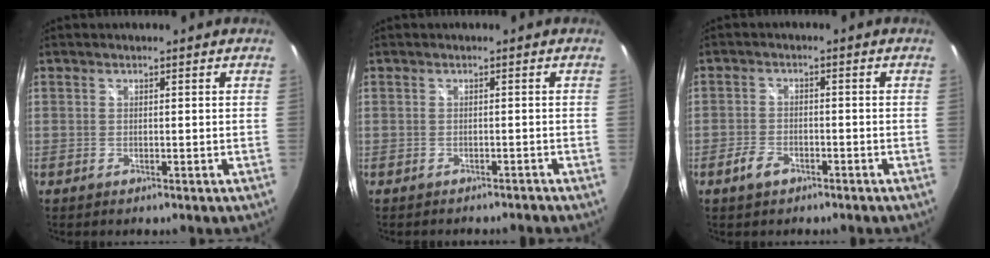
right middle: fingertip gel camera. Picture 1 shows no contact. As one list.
[{"total": 2.3, "force": [-2.2, 0.4, 0.6], "torque": [-0.015, -0.010, -0.026]}, {"total": 3.6, "force": [-2.4, 2.0, 1.9], "torque": [-0.048, 0.001, -0.045]}]